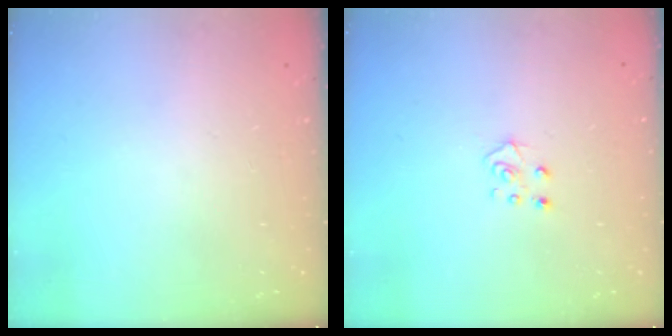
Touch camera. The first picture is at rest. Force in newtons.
{"total": 4.8, "press": 4.8, "slide": 0.4}